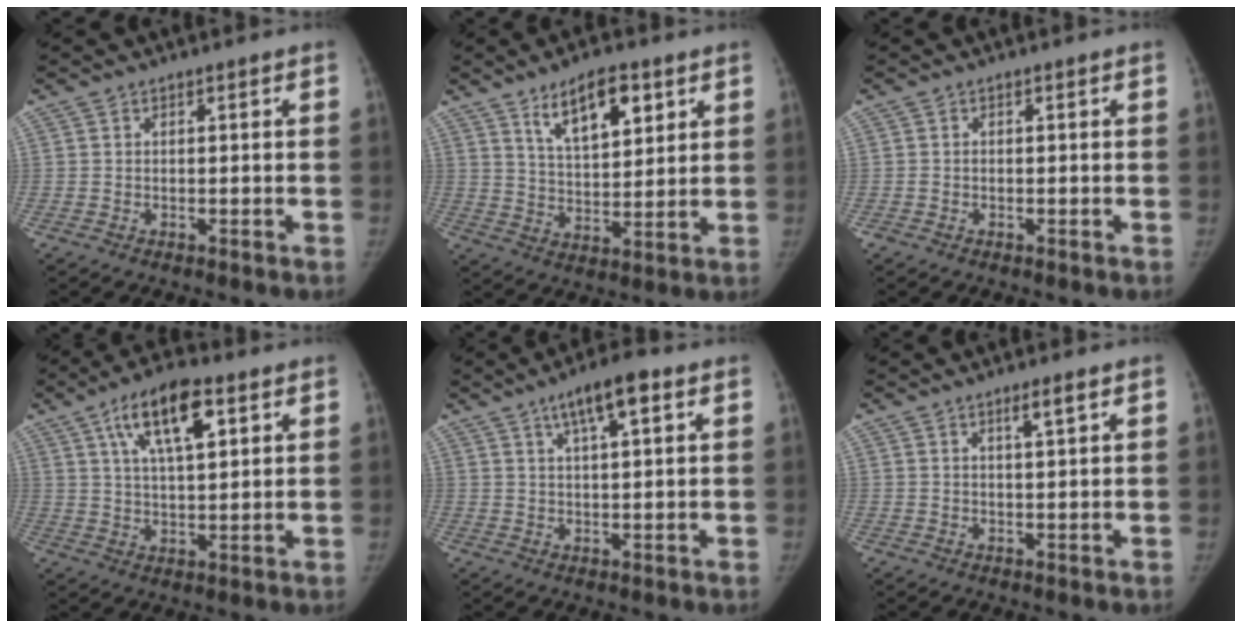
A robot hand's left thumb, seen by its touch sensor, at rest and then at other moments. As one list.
[{"total": 10.9, "force": [6.0, 4.8, 7.8], "torque": [-0.106, -0.034, 0.107]}, {"total": 0.5, "force": [-0.2, 0.5, 0.1], "torque": [0.003, 0.004, -0.005]}, {"total": 12.3, "force": [5.6, 4.8, 9.9], "torque": [-0.155, -0.009, 0.095]}, {"total": 7.6, "force": [3.9, 1.9, 6.2], "torque": [-0.097, -0.002, 0.062]}, {"total": 2.6, "force": [1.5, 0.2, 2.1], "torque": [-0.036, -0.007, 0.025]}]